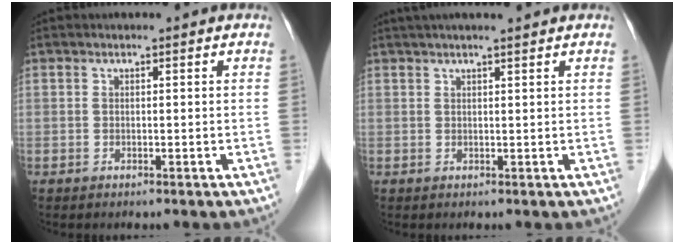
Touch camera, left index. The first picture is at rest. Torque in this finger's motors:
{"motor_torque": [0.35, -0.42, 0.16, 0.02]}